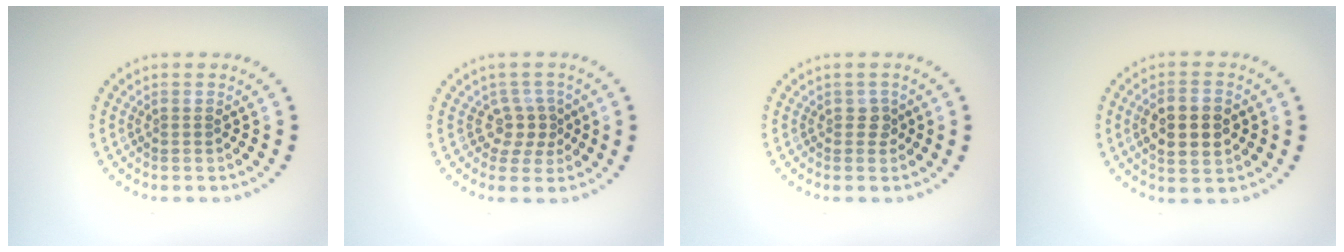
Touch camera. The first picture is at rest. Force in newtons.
{"total": 2.4, "press": 1.7, "slide": 1.7}
{"total": 1.1, "press": 0.9, "slide": 0.5}
{"total": 4.8, "press": 4.8, "slide": 0.2}